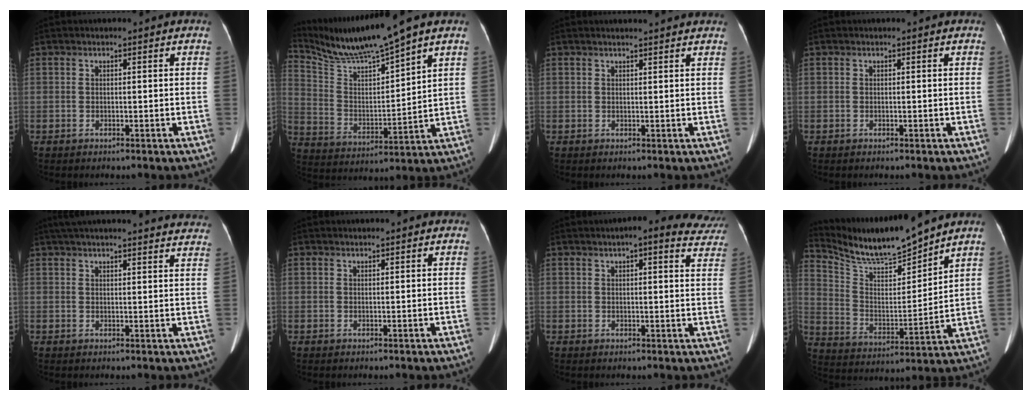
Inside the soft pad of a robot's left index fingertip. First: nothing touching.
{"total": 13.5, "force": [12.0, -1.5, 6.2], "torque": [-0.131, 0.001, 0.234]}
{"total": 5.3, "force": [5.0, 0.2, 1.8], "torque": [-0.023, 0.019, 0.053]}
{"total": 0.0}
{"total": 26.7, "force": [24.6, 3.3, 9.9], "torque": [-0.156, -0.014, 0.295]}
{"total": 1.2, "force": [1.1, 0.1, 0.4], "torque": [-0.006, 0.017, 0.021]}
{"total": 12.2, "force": [10.5, 3.0, 5.3], "torque": [-0.040, 0.011, 0.104]}
{"total": 13.9, "force": [13.1, 0.2, 4.7], "torque": [-0.105, 0.000, 0.243]}